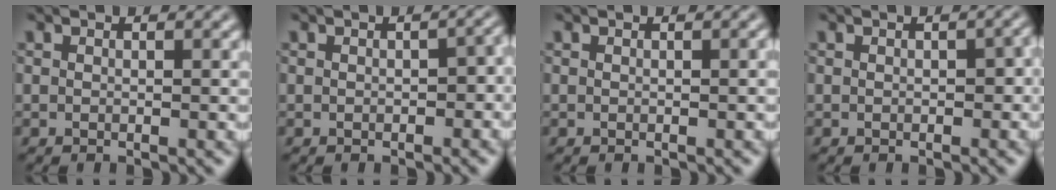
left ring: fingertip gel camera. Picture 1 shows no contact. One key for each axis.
{"total": 1.8, "fx": -0.2, "fy": 0.9, "fz": 1.5, "tx": -0.018, "ty": 0.001, "tz": -0.003}
{"total": 0.5, "fx": 0.1, "fy": 0.1, "fz": 0.5, "tx": -0.006, "ty": 0.001, "tz": 0.001}
{"total": 1.3, "fx": 0.0, "fy": 0.7, "fz": 1.1, "tx": -0.014, "ty": 0.001, "tz": 0.001}